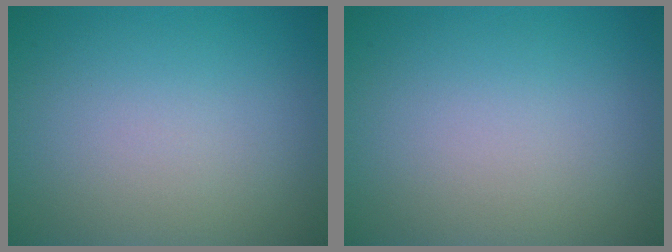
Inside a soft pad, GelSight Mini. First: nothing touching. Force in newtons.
{"total": 0.0}